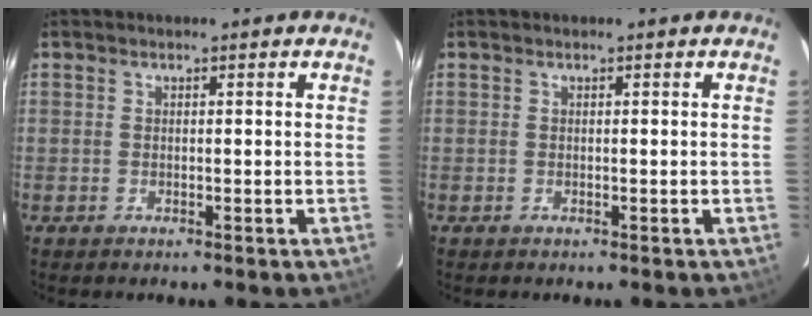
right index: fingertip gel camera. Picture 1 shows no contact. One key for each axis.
{"total": 0.0}